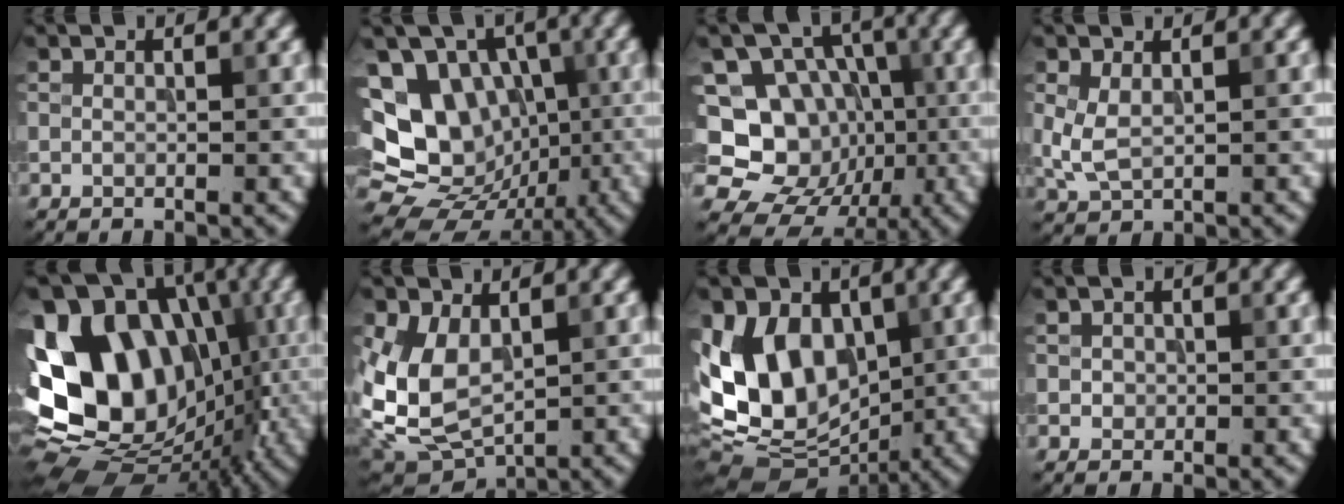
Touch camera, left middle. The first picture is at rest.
{"total": 15.1, "force": [0.0, 12.4, 8.6], "torque": [-0.141, 0.016, -0.012]}
{"total": 14.4, "force": [-1.8, 12.9, 6.2], "torque": [-0.120, 0.029, -0.040]}
{"total": 2.5, "force": [0.3, 1.5, 2.0], "torque": [-0.052, -0.002, 0.012]}
{"total": 16.7, "force": [0.9, 12.5, 10.9], "torque": [-0.190, 0.031, 0.005]}
{"total": 6.3, "force": [1.0, 4.0, 4.7], "torque": [-0.107, -0.007, 0.019]}
{"total": 13.8, "force": [-0.1, 10.1, 9.3], "torque": [-0.152, 0.012, -0.004]}
{"total": 0.8, "force": [0.0, 0.8, 0.2], "torque": [0.001, -0.003, 0.002]}